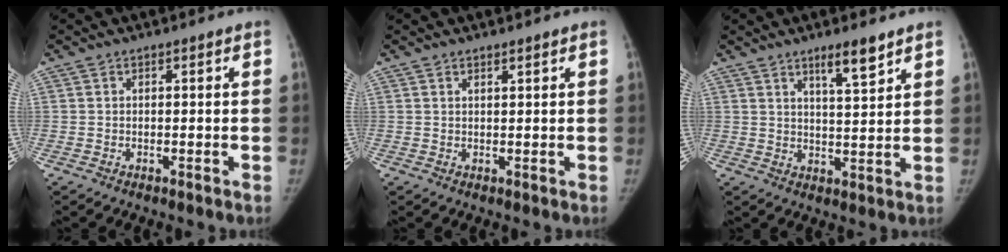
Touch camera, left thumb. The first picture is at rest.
{"total": 0.9, "force": [0.7, 0.1, 0.4], "torque": [-0.006, -0.005, 0.014]}
{"total": 6.1, "force": [4.3, 0.9, 4.3], "torque": [-0.063, -0.034, 0.071]}